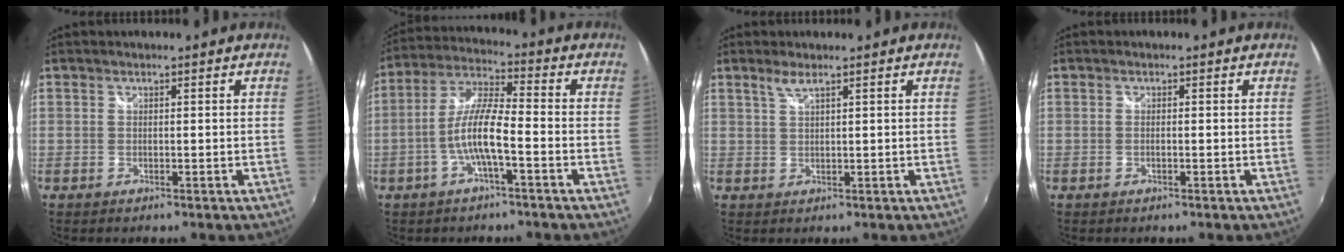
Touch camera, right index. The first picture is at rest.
{"total": 8.9, "force": [-3.2, 1.3, 8.2], "torque": [-0.177, 0.007, -0.060]}
{"total": 1.8, "force": [1.3, 0.1, 1.3], "torque": [-0.024, 0.001, 0.025]}
{"total": 0.6, "force": [-0.3, 0.1, 0.6], "torque": [-0.012, 0.000, -0.006]}